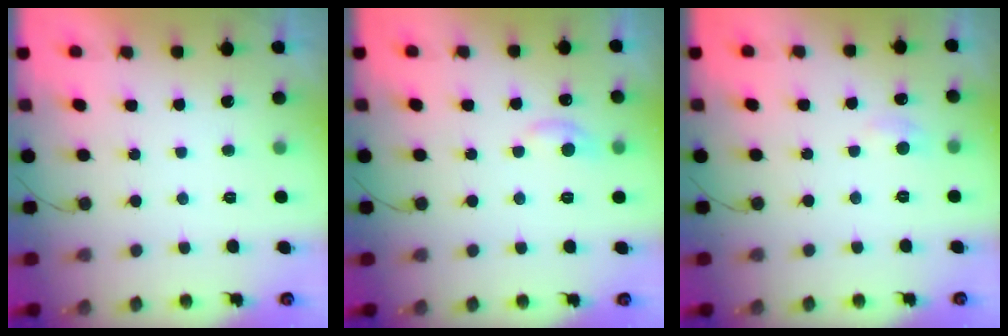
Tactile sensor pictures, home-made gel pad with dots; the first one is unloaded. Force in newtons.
{"total": 5.7, "press": 5.7, "slide": 0.8}
{"total": 5.9, "press": 5.9, "slide": 0.9}